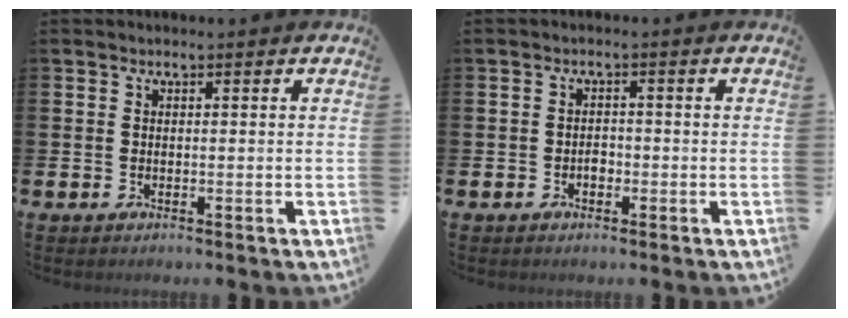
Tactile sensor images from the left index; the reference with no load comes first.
{"total": 1.4, "force": [-0.6, 1.0, 0.7], "torque": [-0.014, 0.002, -0.012]}